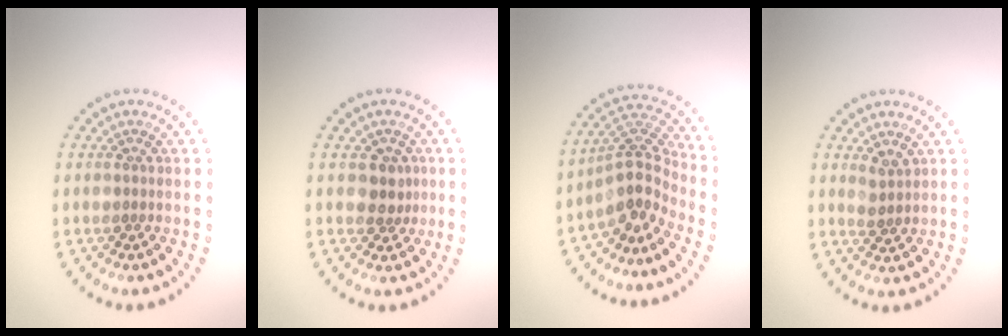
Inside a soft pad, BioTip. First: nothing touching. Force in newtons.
{"total": 1.9, "press": 1.7, "slide": 0.9}
{"total": 3.8, "press": 2.8, "slide": 2.5}
{"total": 1.4, "press": 1.0, "slide": 1.0}